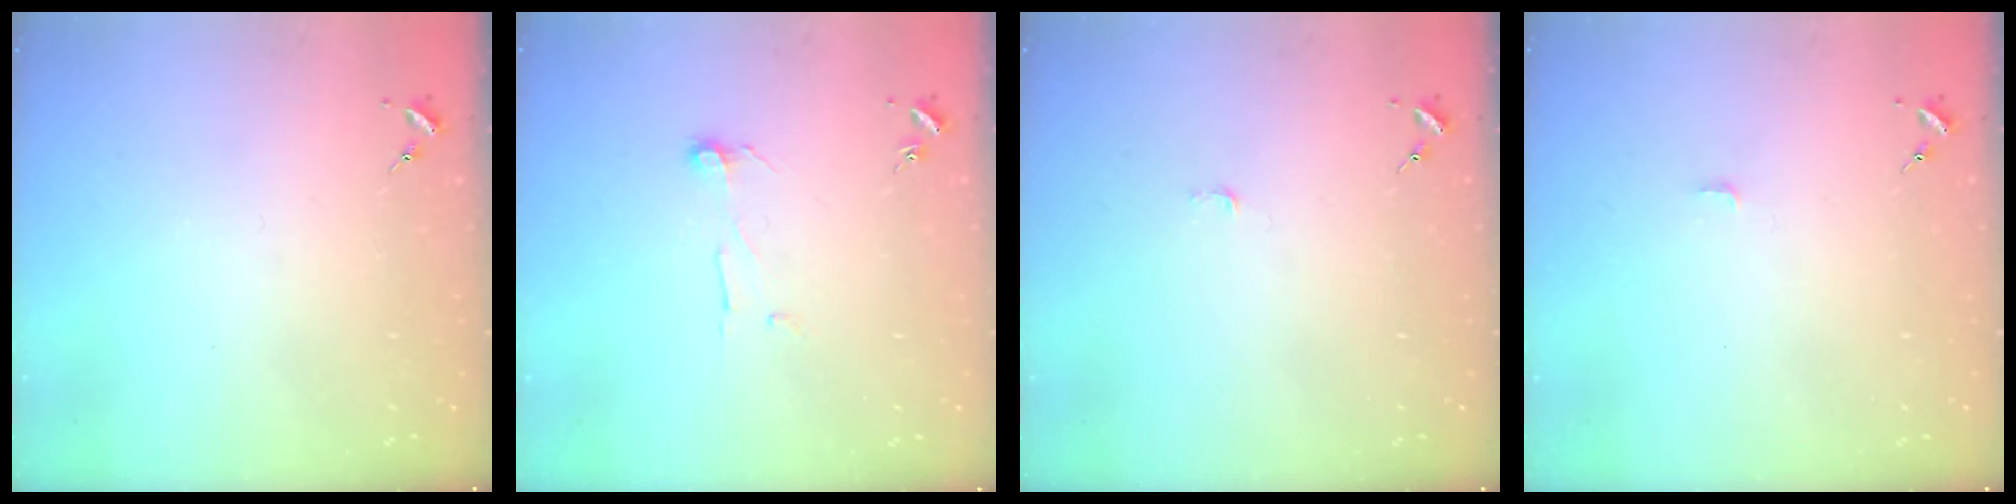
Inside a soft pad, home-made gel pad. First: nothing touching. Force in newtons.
{"total": 6.5, "press": 6.5, "slide": 0.6}
{"total": 2.7, "press": 2.7, "slide": 0.3}
{"total": 2.8, "press": 2.8, "slide": 0.2}